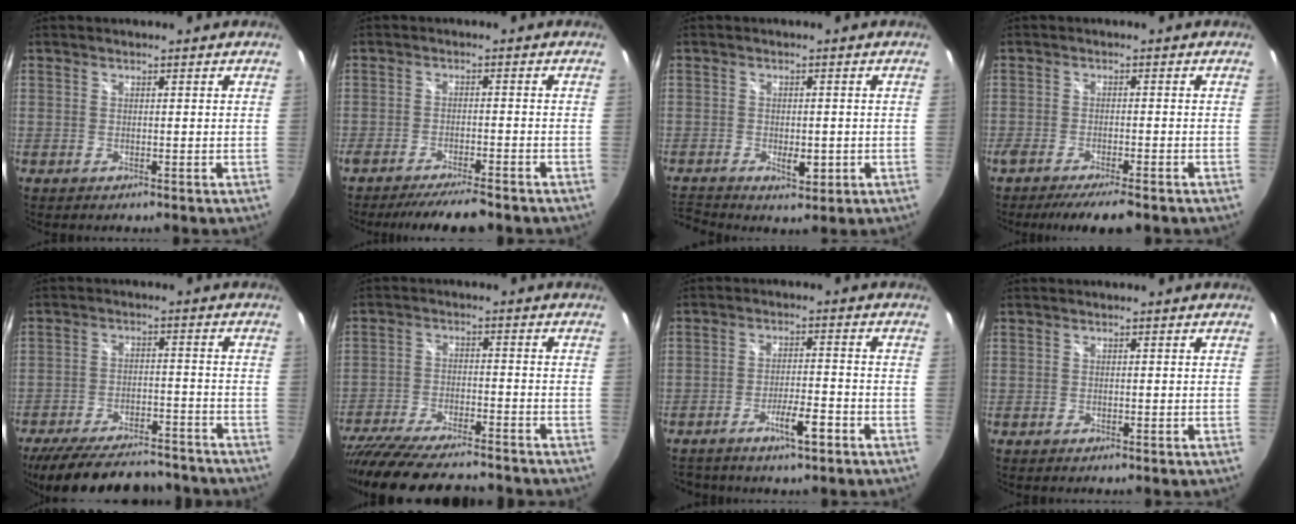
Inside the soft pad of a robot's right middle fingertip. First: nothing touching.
{"total": 8.5, "force": [-7.4, 1.1, 3.9], "torque": [-0.087, -0.013, -0.116]}
{"total": 5.7, "force": [-2.8, 2.9, 4.1], "torque": [-0.093, -0.008, -0.045]}
{"total": 6.8, "force": [-5.6, 0.7, 3.9], "torque": [-0.080, -0.021, -0.092]}
{"total": 22.7, "force": [-19.5, 6.7, 9.6], "torque": [-0.192, -0.010, -0.270]}
{"total": 21.4, "force": [-18.3, 4.5, 10.1], "torque": [-0.206, -0.046, -0.291]}
{"total": 5.5, "force": [-3.8, 1.2, 3.8], "torque": [-0.075, 0.001, -0.061]}
{"total": 0.0}